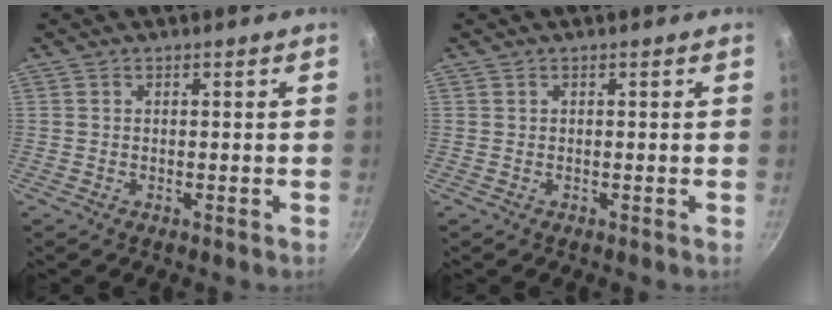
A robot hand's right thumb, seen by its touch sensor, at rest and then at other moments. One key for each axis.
{"total": 0.0}